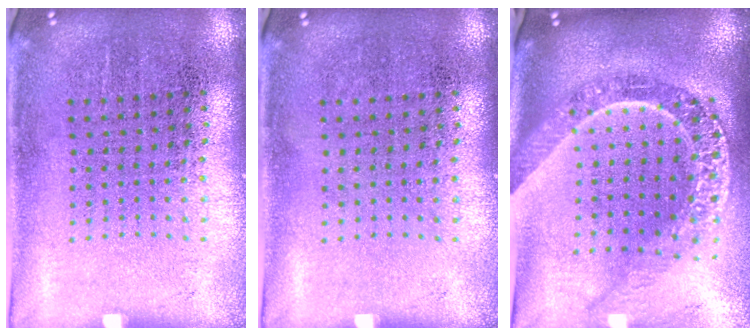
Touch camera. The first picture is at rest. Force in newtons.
{"total": 0.0}
{"total": 2.5, "press": 2.1, "slide": 1.4}